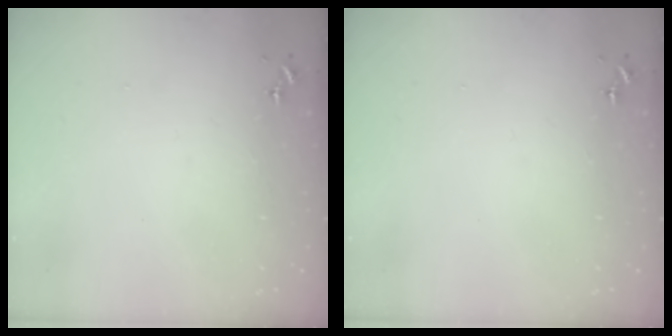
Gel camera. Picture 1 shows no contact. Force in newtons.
{"total": 0.0}